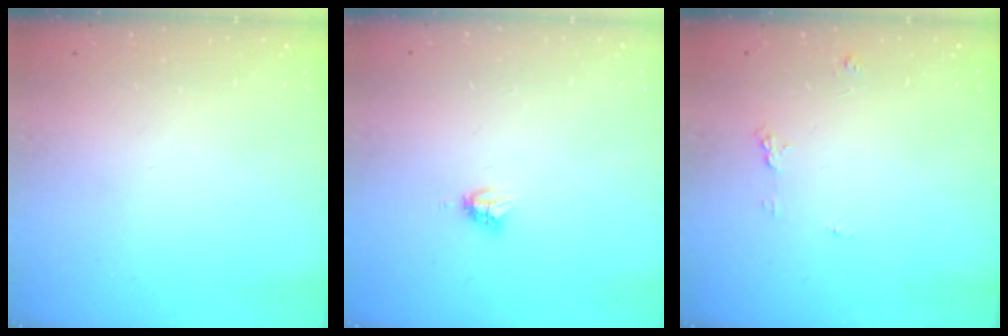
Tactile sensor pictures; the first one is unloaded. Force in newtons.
{"total": 3.3, "press": 3.3, "slide": 0.5}
{"total": 4.3, "press": 4.3, "slide": 0.4}